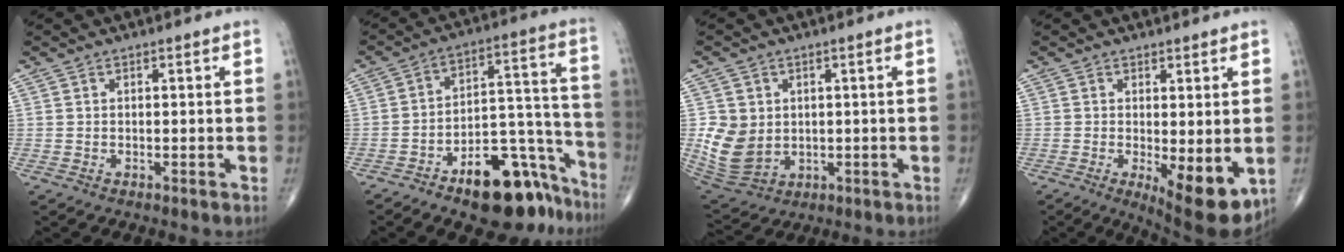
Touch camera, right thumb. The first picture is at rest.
{"total": 18.3, "force": [-11.8, 8.3, 11.3], "torque": [-0.106, 0.112, -0.174]}
{"total": 9.3, "force": [0.6, 7.8, 5.0], "torque": [-0.082, -0.011, 0.031]}
{"total": 10.1, "force": [-2.1, 3.6, 9.2], "torque": [-0.124, -0.024, -0.019]}